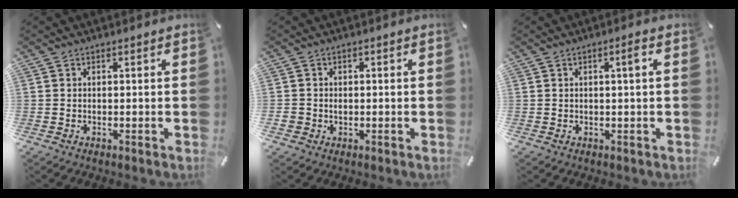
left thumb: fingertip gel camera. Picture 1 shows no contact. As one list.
[{"total": 2.7, "force": [-0.4, 2.6, 0.6], "torque": [-0.010, 0.004, -0.010]}, {"total": 2.4, "force": [0.6, 0.1, 2.3], "torque": [-0.044, 0.003, 0.006]}]